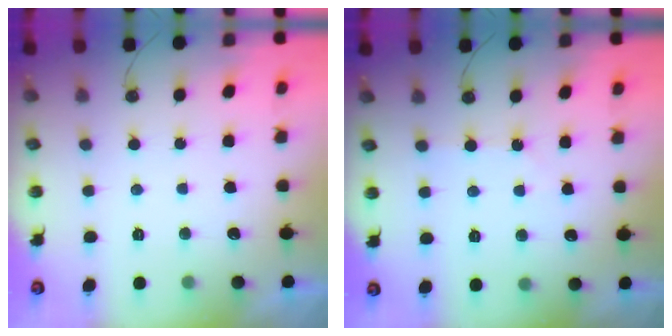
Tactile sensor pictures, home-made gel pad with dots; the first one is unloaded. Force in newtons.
{"total": 3.9, "press": 3.8, "slide": 0.7}